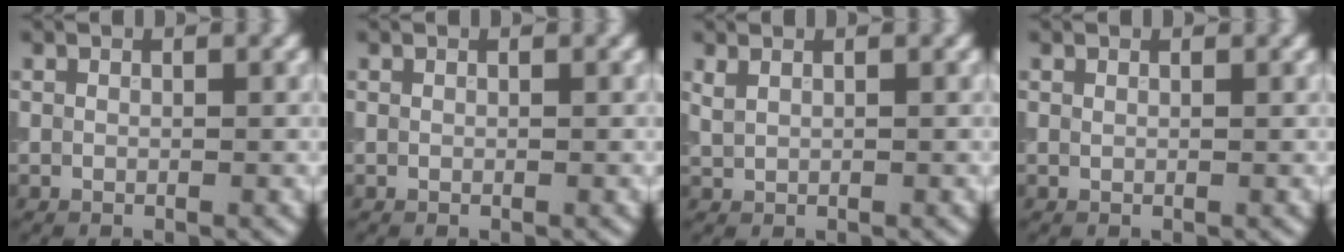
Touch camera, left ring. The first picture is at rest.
{"total": 0.0}
{"total": 0.7, "force": [0.6, 0.1, 0.4], "torque": [-0.014, 0.000, 0.017]}
{"total": 0.7, "force": [0.6, 0.1, 0.2], "torque": [-0.011, -0.004, 0.004]}